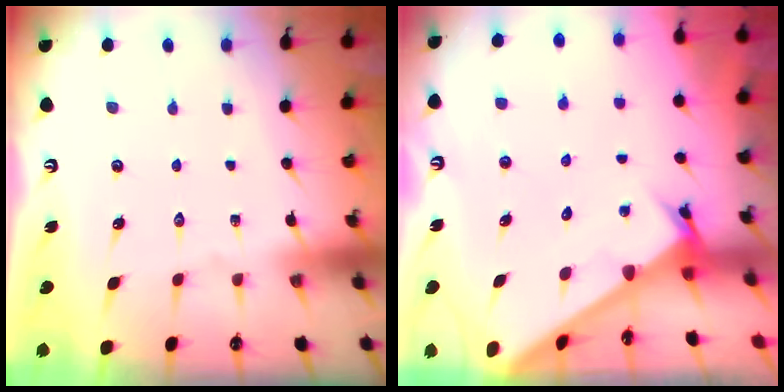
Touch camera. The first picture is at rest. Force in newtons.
{"total": 2.6, "press": 2.6, "slide": 0.3}